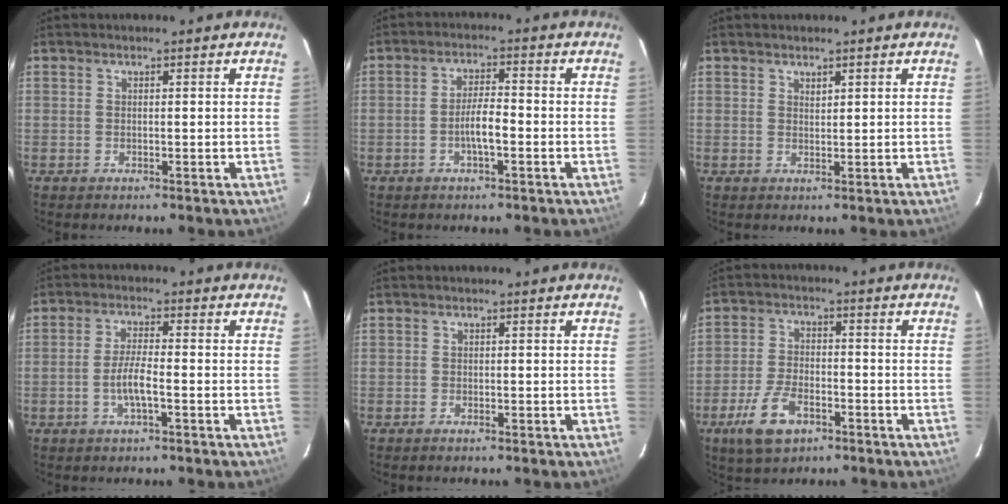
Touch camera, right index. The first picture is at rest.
{"total": 4.6, "force": [-1.7, 0.8, 4.1], "torque": [-0.081, 0.005, -0.030]}
{"total": 0.9, "force": [0.8, 0.4, 0.3], "torque": [-0.003, 0.001, 0.014]}
{"total": 4.8, "force": [-1.7, 0.7, 4.5], "torque": [-0.090, 0.000, -0.034]}
{"total": 0.7, "force": [-0.6, 0.2, 0.3], "torque": [-0.007, -0.001, -0.012]}
{"total": 9.2, "force": [-5.0, 4.5, 6.2], "torque": [-0.142, -0.004, -0.090]}